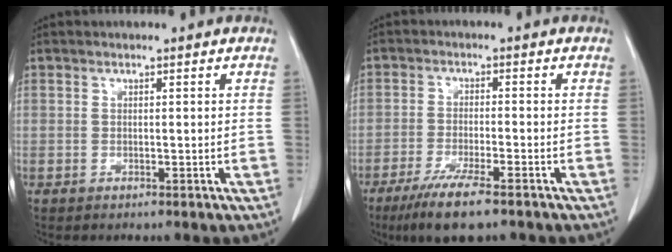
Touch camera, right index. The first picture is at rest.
{"total": 8.4, "force": [-5.8, 0.7, 6.0], "torque": [-0.106, -0.022, -0.094]}